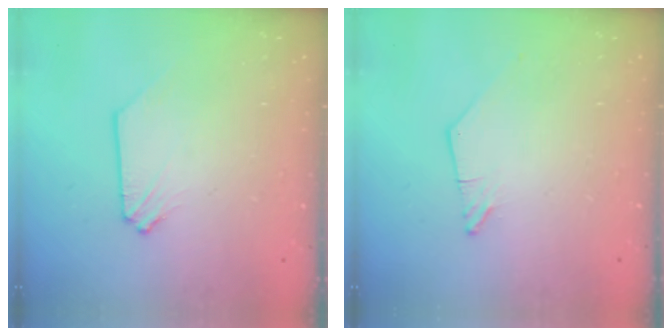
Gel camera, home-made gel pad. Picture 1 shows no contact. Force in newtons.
{"total": 0.0}